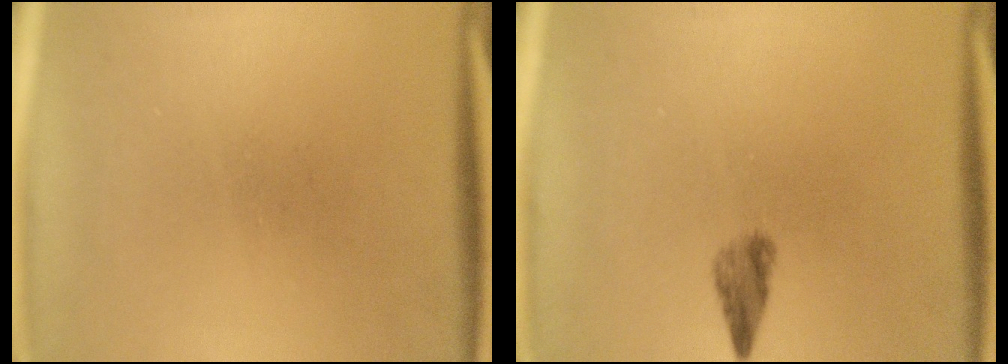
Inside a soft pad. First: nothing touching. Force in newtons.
{"total": 2.2}